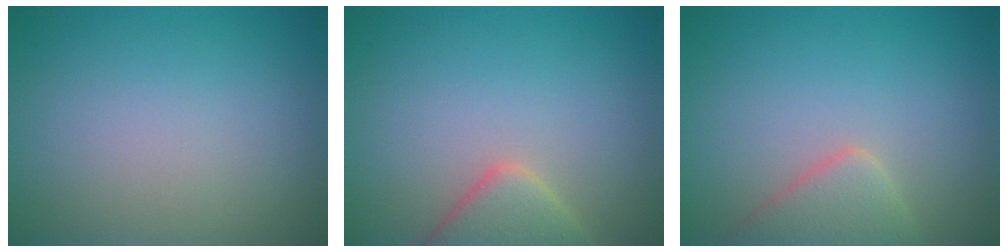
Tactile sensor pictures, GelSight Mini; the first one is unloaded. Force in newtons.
{"total": 3.8, "press": 3.7, "slide": 0.3}
{"total": 3.3, "press": 3.3, "slide": 0.4}